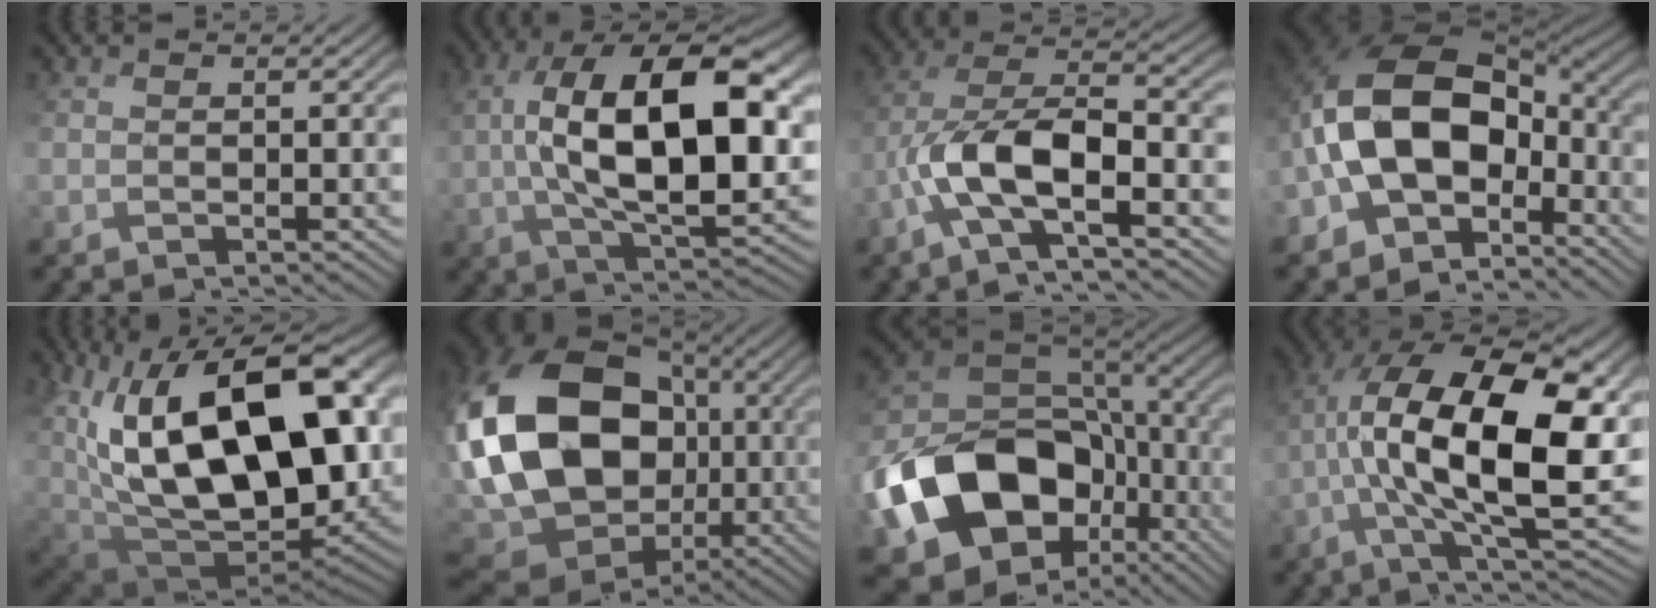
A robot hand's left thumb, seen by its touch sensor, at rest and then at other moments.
{"total": 17.3, "force": [1.8, 8.4, 15.1], "torque": [-0.263, 0.008, 0.025]}
{"total": 10.0, "force": [-3.7, 3.5, 8.6], "torque": [-0.174, 0.006, -0.081]}
{"total": 14.9, "force": [-3.3, 10.0, 10.6], "torque": [-0.205, 0.001, -0.077]}
{"total": 22.9, "force": [5.4, 12.2, 18.7], "torque": [-0.378, 0.008, 0.120]}
{"total": 24.0, "force": [0.1, 18.5, 15.2], "torque": [-0.388, -0.020, 0.009]}
{"total": 18.1, "force": [-5.0, 13.3, 11.3], "torque": [-0.258, -0.034, -0.083]}
{"total": 18.7, "force": [0.1, 8.2, 16.8], "torque": [-0.287, 0.018, -0.003]}